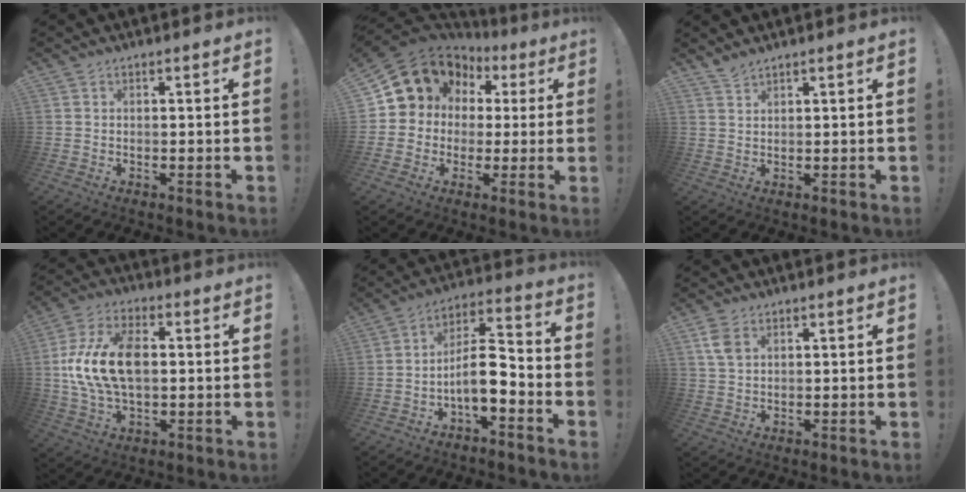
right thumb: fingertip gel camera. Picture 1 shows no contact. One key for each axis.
{"total": 11.1, "fx": 4.6, "fy": 9.6, "fz": 2.9, "tx": -0.042, "ty": -0.037, "tz": 0.101}
{"total": 2.5, "fx": 2.3, "fy": 0.5, "fz": 0.8, "tx": -0.010, "ty": -0.013, "tz": 0.040}
{"total": 17.5, "fx": 0.6, "fy": 10.7, "fz": 13.8, "tx": -0.264, "ty": 0.008, "tz": 0.013}
{"total": 10.9, "fx": -4.0, "fy": 4.0, "fz": 9.4, "tx": -0.163, "ty": 0.012, "tz": -0.070}
{"total": 5.2, "fx": 2.4, "fy": 3.1, "fz": 3.4, "tx": -0.063, "ty": -0.008, "tz": 0.044}